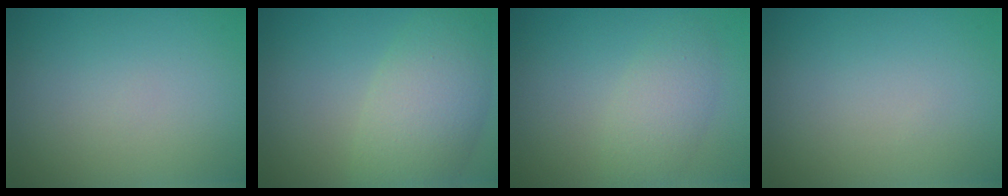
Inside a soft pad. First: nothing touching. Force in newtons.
{"total": 6.3, "press": 6.3, "slide": 0.1}
{"total": 2.9, "press": 2.9, "slide": 0.1}
{"total": 0.0}